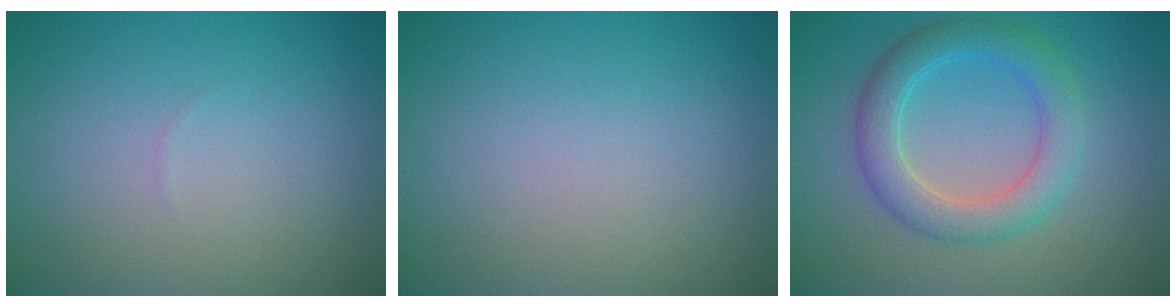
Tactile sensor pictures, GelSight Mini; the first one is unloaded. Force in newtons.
{"total": 0.0}
{"total": 4.7, "press": 4.7, "slide": 0.1}